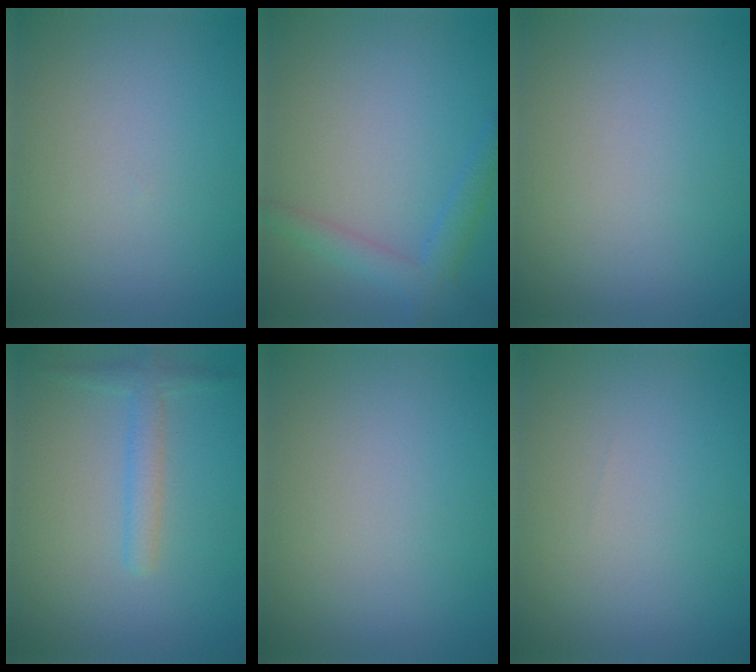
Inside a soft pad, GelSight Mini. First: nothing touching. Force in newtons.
{"total": 2.9, "press": 2.9, "slide": 0.1}
{"total": 0.0}
{"total": 2.0, "press": 2.0, "slide": 0.1}
{"total": 0.0}
{"total": 0.0}